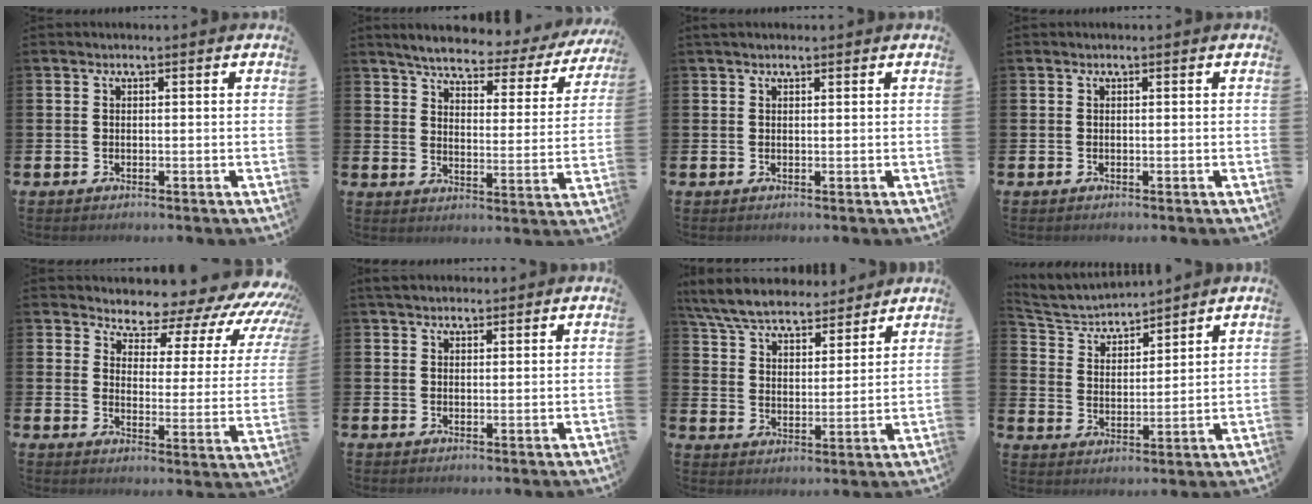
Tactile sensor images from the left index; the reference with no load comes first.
{"total": 5.3, "force": [4.8, 1.0, 2.1], "torque": [-0.063, -0.033, 0.074]}
{"total": 1.0, "force": [0.9, 0.4, 0.4], "torque": [0.005, -0.002, 0.012]}
{"total": 0.0}
{"total": 5.9, "force": [5.3, 2.3, 1.1], "torque": [-0.021, -0.062, 0.078]}
{"total": 2.5, "force": [2.2, 1.0, 0.6], "torque": [-0.001, -0.003, 0.037]}
{"total": 7.3, "force": [6.9, 1.7, 1.6], "torque": [-0.063, -0.037, 0.124]}
{"total": 4.4, "force": [4.3, 1.0, 0.3], "torque": [-0.026, -0.034, 0.071]}